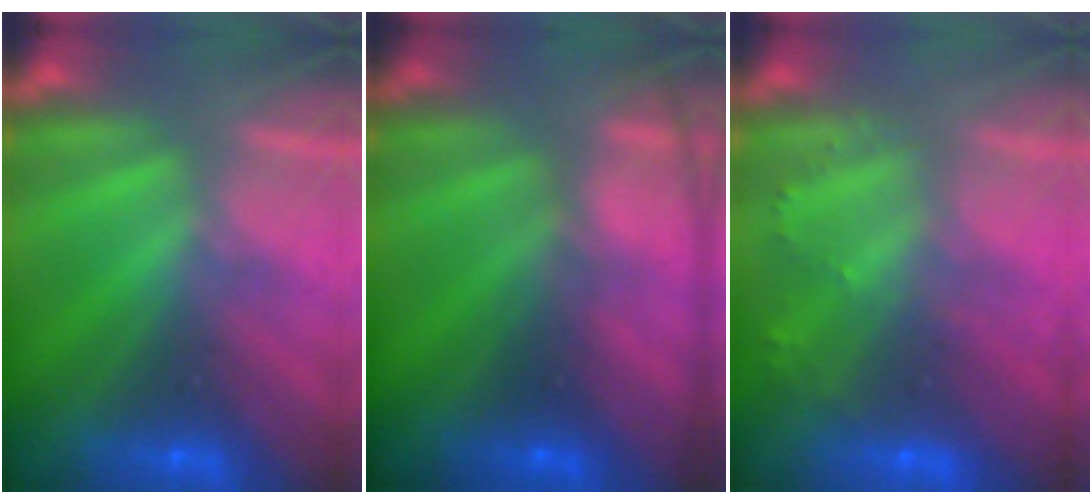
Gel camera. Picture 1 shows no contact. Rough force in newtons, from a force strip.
{"total": 7.8}
{"total": 2.2}